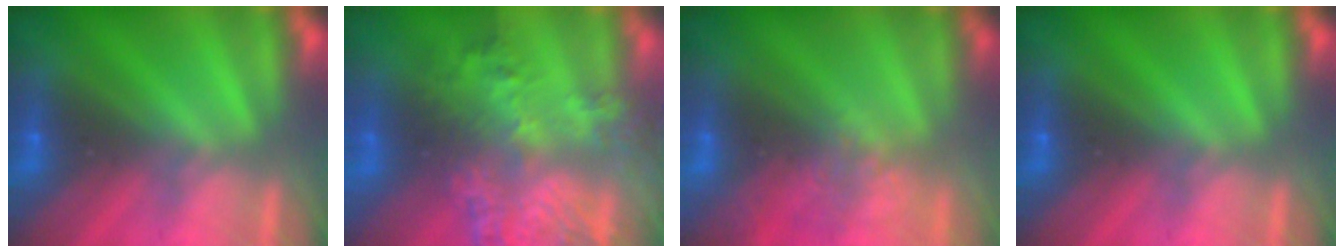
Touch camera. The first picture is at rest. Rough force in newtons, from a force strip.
{"total": 9.6}
{"total": 2.9}
{"total": 0.0}